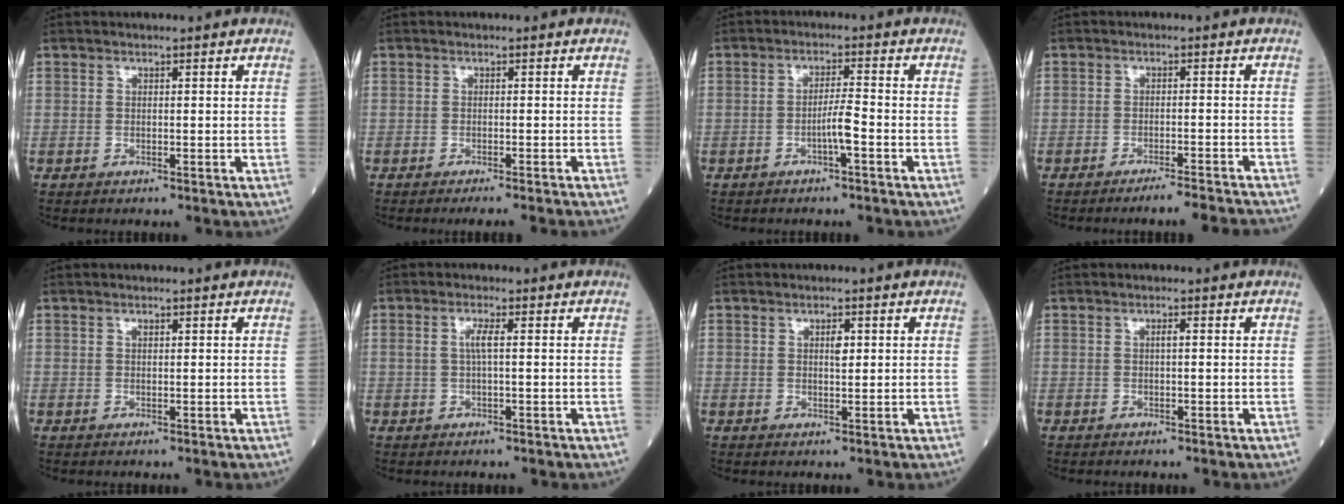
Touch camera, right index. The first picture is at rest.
{"total": 3.9, "force": [-3.4, -0.8, 1.9], "torque": [-0.010, -0.004, -0.047]}
{"total": 3.1, "force": [-1.4, -0.2, 2.8], "torque": [-0.047, 0.001, -0.028]}
{"total": 6.6, "force": [-6.1, -1.1, 2.1], "torque": [-0.008, -0.012, -0.085]}
{"total": 0.5, "force": [0.3, 0.2, 0.4], "torque": [-0.009, -0.001, 0.005]}
{"total": 2.1, "force": [0.3, 0.2, 2.1], "torque": [-0.046, 0.003, 0.004]}
{"total": 1.5, "force": [0.5, 0.5, 1.4], "torque": [-0.023, 0.000, 0.008]}
{"total": 0.8, "force": [0.1, 0.1, 0.7], "torque": [-0.015, 0.001, 0.001]}